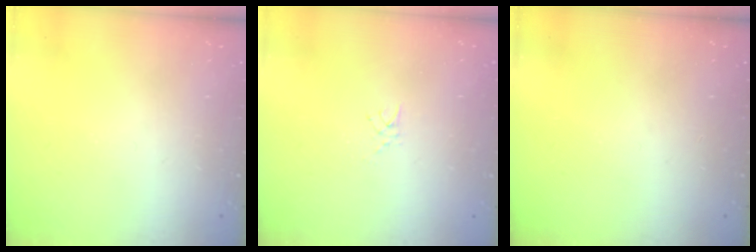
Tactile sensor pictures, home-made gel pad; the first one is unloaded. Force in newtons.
{"total": 2.4, "press": 2.4, "slide": 0.4}
{"total": 0.0}